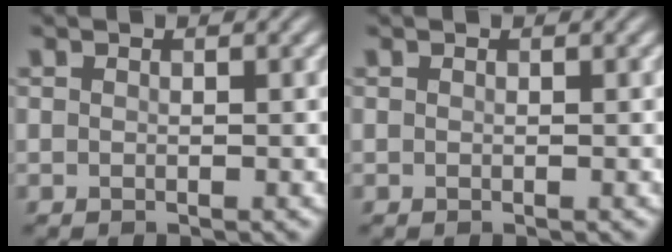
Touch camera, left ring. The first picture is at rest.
{"total": 0.0}